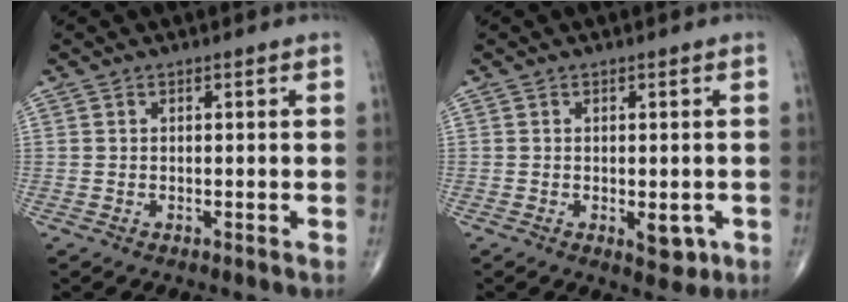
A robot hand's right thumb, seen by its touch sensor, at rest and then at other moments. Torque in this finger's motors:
{"motor_torque": [3.22, 1.79, 1.16, -1.40, 0.59]}